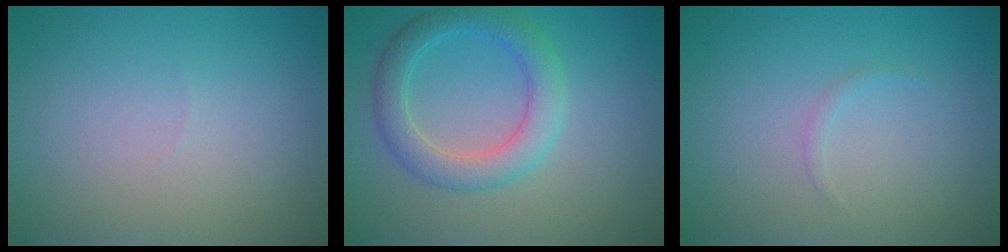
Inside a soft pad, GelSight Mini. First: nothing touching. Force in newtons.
{"total": 4.1, "press": 4.1, "slide": 0.3}
{"total": 0.5, "press": 0.5, "slide": 0.0}